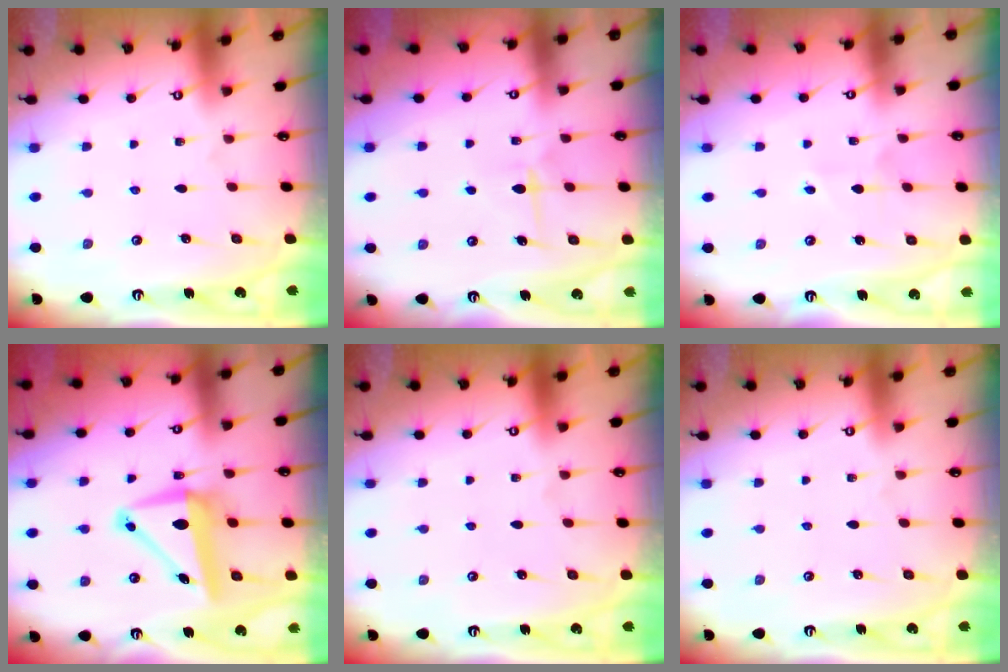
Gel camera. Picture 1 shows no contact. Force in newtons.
{"total": 6.1, "press": 6.1, "slide": 0.8}
{"total": 2.6, "press": 2.6, "slide": 0.3}
{"total": 9.8, "press": 9.6, "slide": 1.7}
{"total": 0.0}
{"total": 0.0}